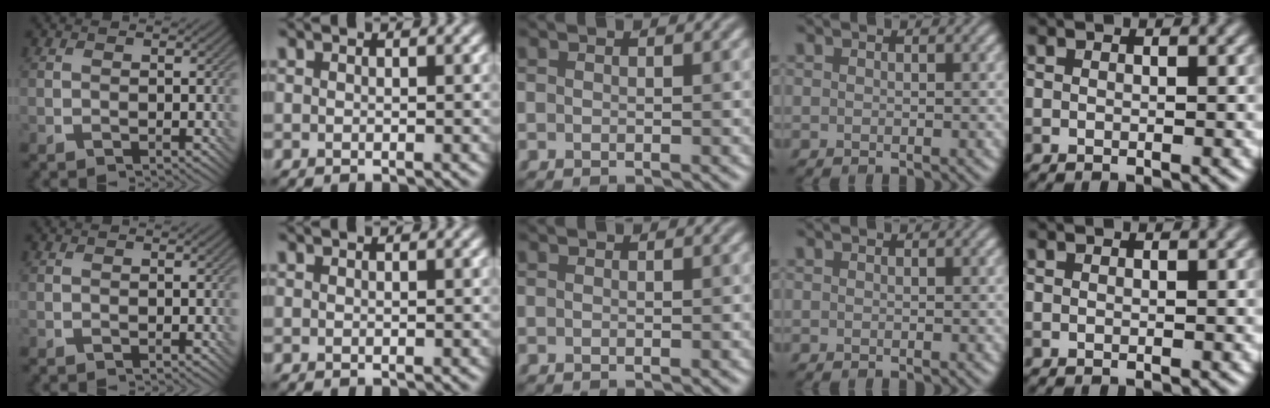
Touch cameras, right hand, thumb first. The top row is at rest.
{}